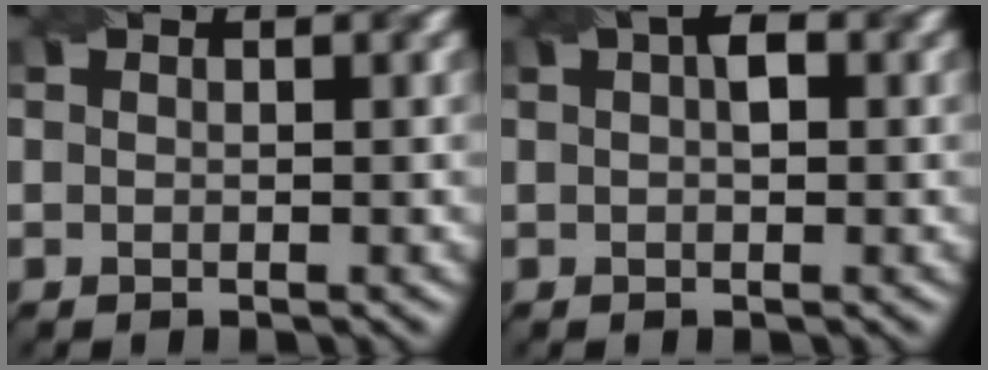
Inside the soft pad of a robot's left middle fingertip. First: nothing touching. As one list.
[{"total": 1.7, "force": [0.4, 0.8, 1.5], "torque": [-0.025, 0.006, 0.005]}]